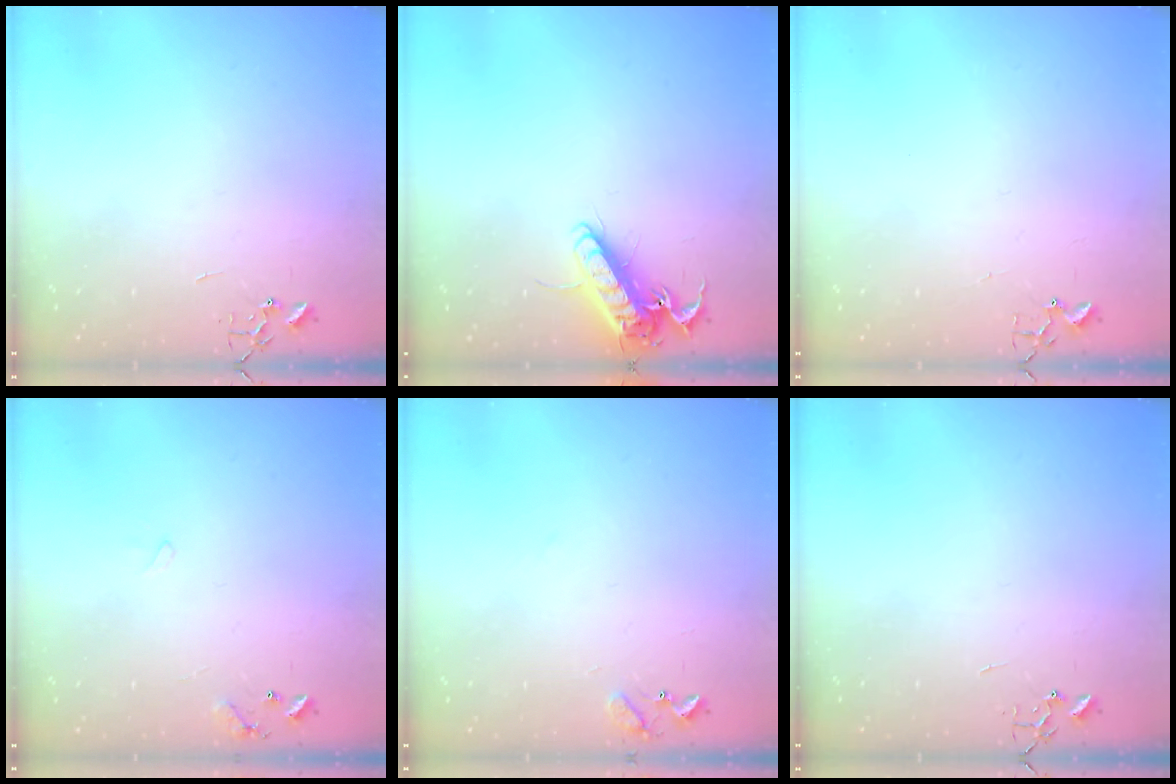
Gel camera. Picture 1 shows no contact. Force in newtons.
{"total": 12.8, "press": 12.6, "slide": 2.4}
{"total": 1.9, "press": 1.9, "slide": 0.2}
{"total": 6.1, "press": 6.1, "slide": 0.5}
{"total": 8.4, "press": 8.4, "slide": 0.5}
{"total": 0.0}